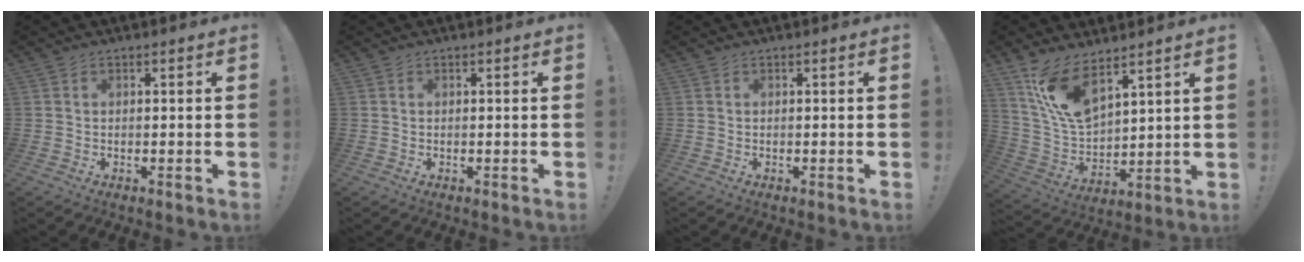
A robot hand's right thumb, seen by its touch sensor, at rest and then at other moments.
{"total": 0.0}
{"total": 0.0}
{"total": 13.5, "force": [9.4, 5.4, 8.0], "torque": [-0.172, -0.055, 0.178]}